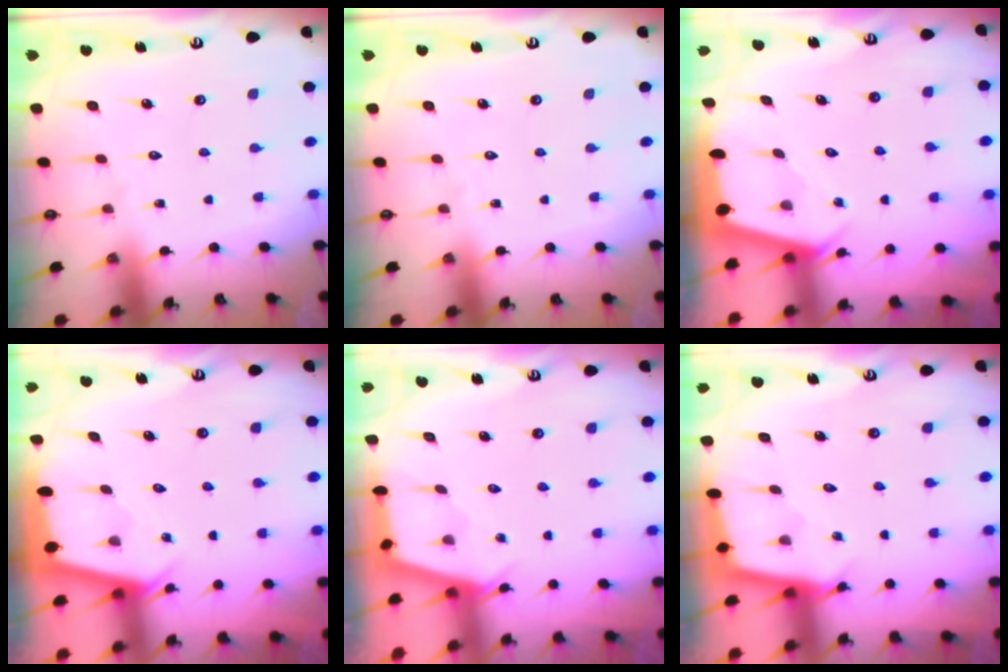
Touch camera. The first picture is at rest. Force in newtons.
{"total": 0.0}
{"total": 2.4, "press": 2.4, "slide": 0.3}
{"total": 2.3, "press": 2.3, "slide": 0.3}
{"total": 2.7, "press": 2.7, "slide": 0.3}
{"total": 2.2, "press": 2.2, "slide": 0.2}